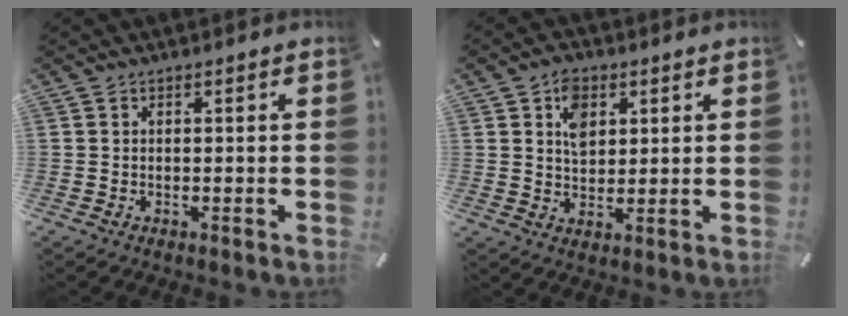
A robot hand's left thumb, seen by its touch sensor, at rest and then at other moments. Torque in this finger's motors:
{"motor_torque": [1.16, 1.15, 0.60, -0.58, 0.15]}